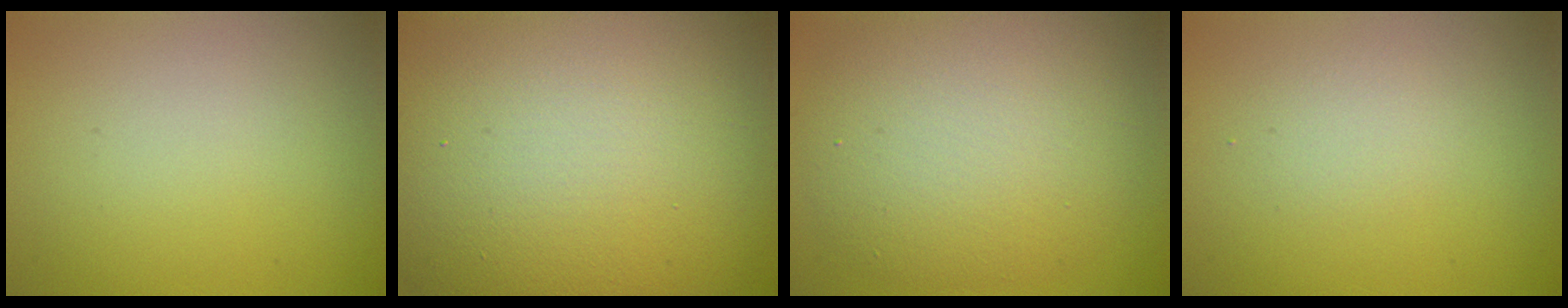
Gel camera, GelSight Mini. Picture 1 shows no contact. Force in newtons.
{"total": 22.1, "press": 22.1, "slide": 0.9}
{"total": 8.1, "press": 8.0, "slide": 0.6}
{"total": 1.4, "press": 1.4, "slide": 0.1}